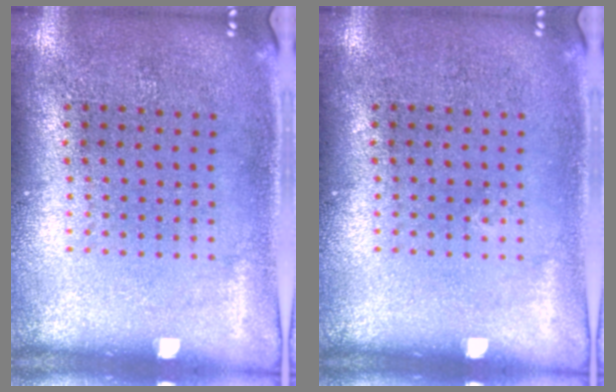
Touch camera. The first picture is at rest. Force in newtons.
{"total": 0.0}